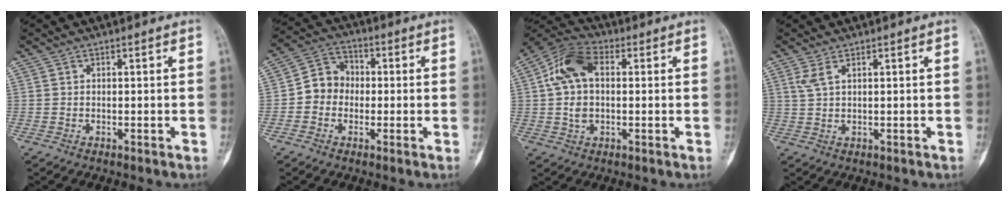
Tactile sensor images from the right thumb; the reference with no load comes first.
{"total": 7.1, "force": [-1.0, 6.4, 3.0], "torque": [-0.023, 0.027, -0.034]}
{"total": 10.9, "force": [1.2, 6.9, 8.3], "torque": [-0.161, 0.024, 0.015]}
{"total": 2.3, "force": [1.1, 0.6, 1.9], "torque": [-0.052, 0.002, 0.031]}